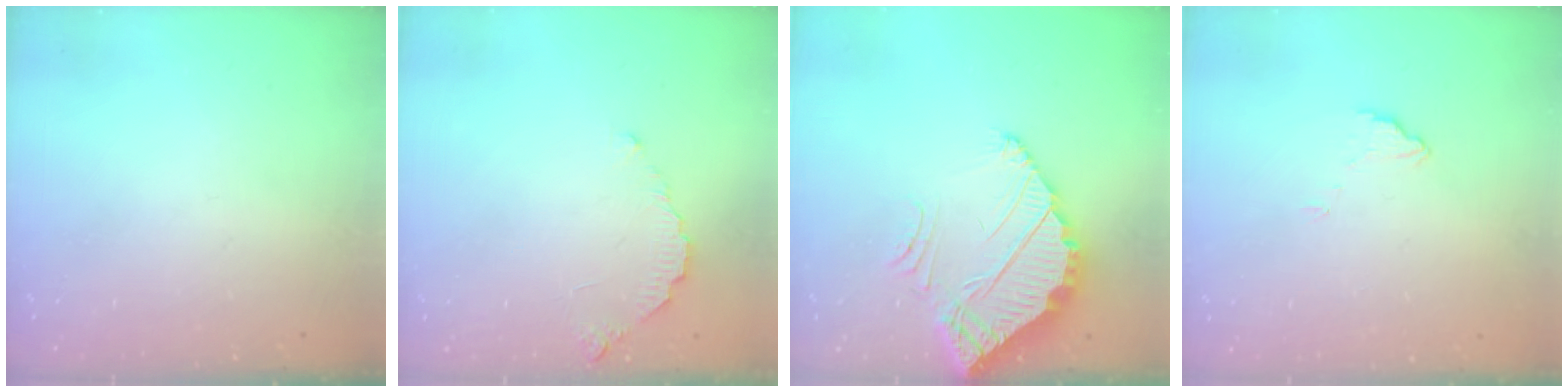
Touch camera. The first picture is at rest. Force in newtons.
{"total": 4.5, "press": 4.5, "slide": 0.3}
{"total": 5.3, "press": 5.3, "slide": 0.2}
{"total": 2.9, "press": 2.9, "slide": 0.4}